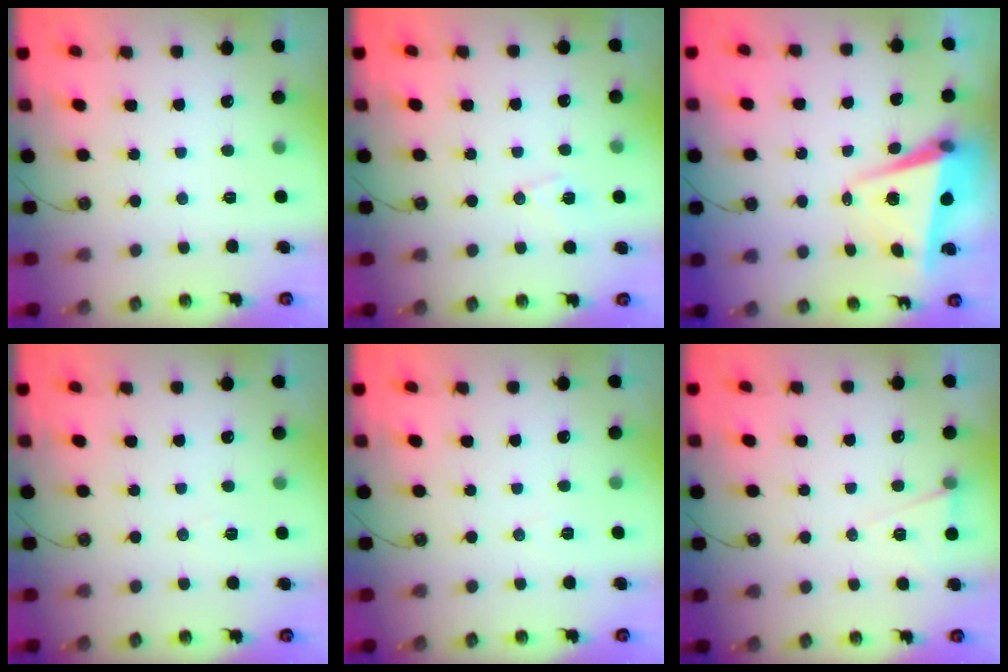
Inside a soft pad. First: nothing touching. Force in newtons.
{"total": 6.7, "press": 6.4, "slide": 2.0}
{"total": 5.9, "press": 5.7, "slide": 1.5}
{"total": 5.0, "press": 3.4, "slide": 3.7}
{"total": 5.9, "press": 4.1, "slide": 4.2}
{"total": 6.3, "press": 4.4, "slide": 4.5}